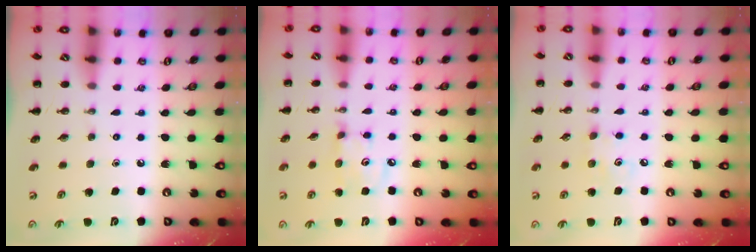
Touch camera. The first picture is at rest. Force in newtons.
{"total": 4.8, "press": 4.8, "slide": 0.6}
{"total": 3.6, "press": 3.5, "slide": 0.9}